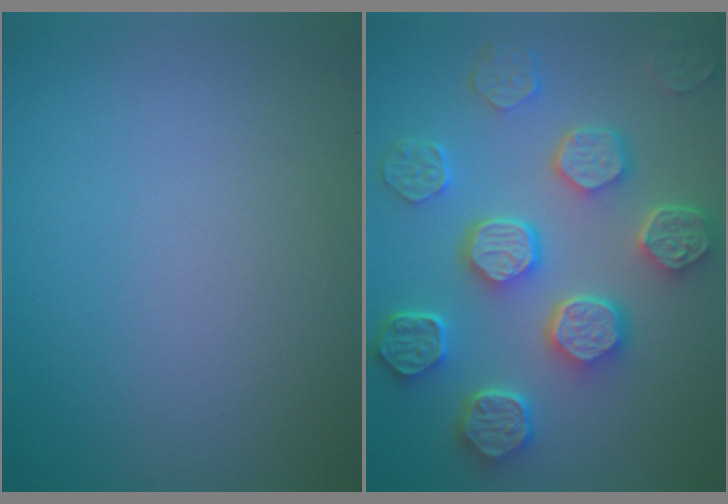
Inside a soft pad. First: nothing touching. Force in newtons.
{"total": 8.0, "press": 6.3, "slide": 5.0}